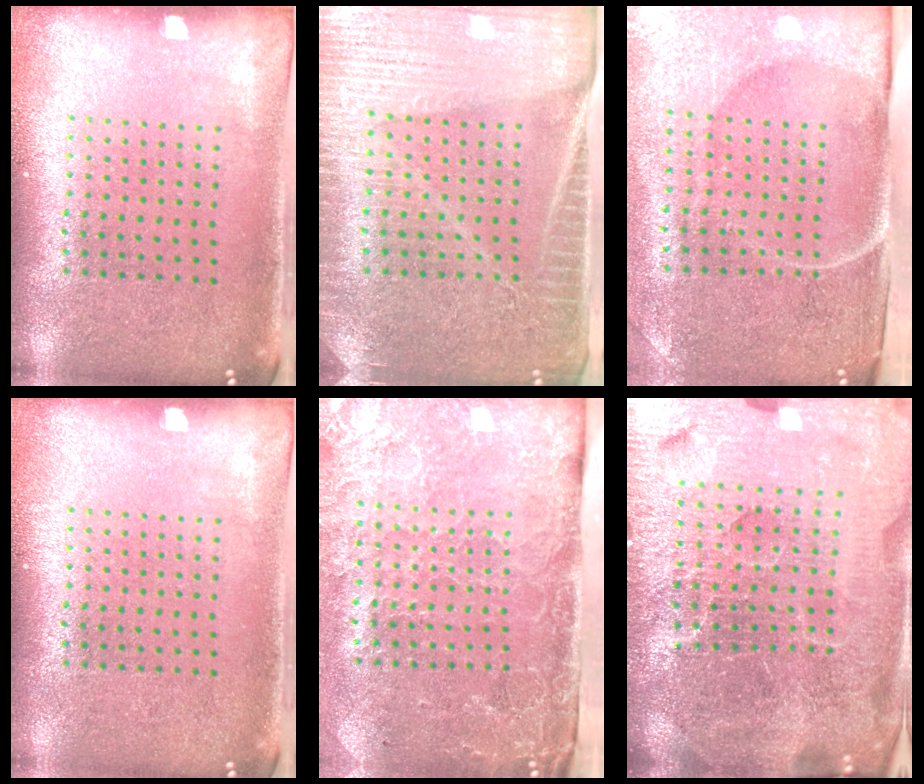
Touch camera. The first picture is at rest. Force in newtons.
{"total": 4.0, "press": 3.7, "slide": 1.5}
{"total": 4.9, "press": 4.0, "slide": 2.8}
{"total": 0.0}
{"total": 4.7, "press": 3.7, "slide": 2.9}
{"total": 7.2, "press": 6.2, "slide": 3.5}